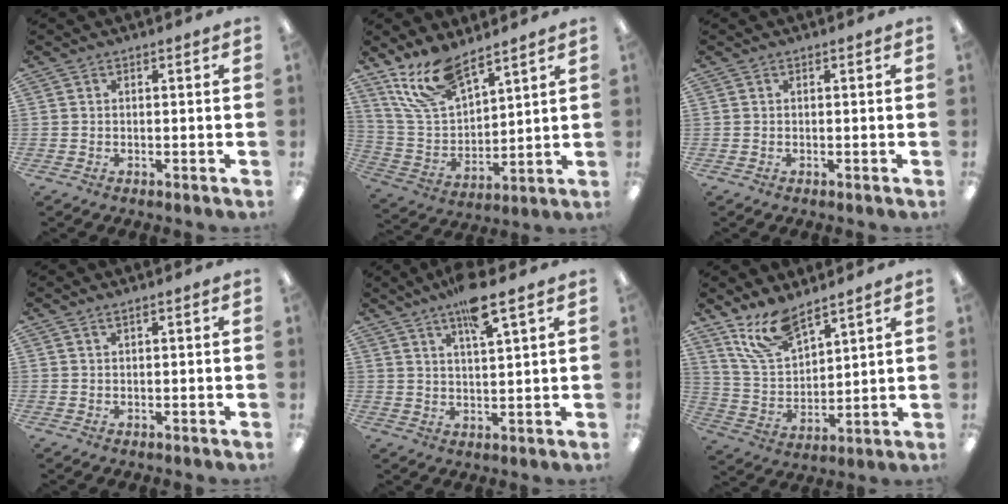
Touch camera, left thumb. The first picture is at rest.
{"total": 15.3, "force": [11.2, 6.4, 8.2], "torque": [-0.190, -0.045, 0.208]}
{"total": 0.0}
{"total": 0.9, "force": [0.6, 0.0, 0.6], "torque": [-0.013, 0.000, 0.010]}
{"total": 9.4, "force": [6.2, 1.8, 6.8], "torque": [-0.114, -0.023, 0.101]}
{"total": 12.6, "force": [9.5, 5.3, 6.2], "torque": [-0.141, -0.036, 0.182]}